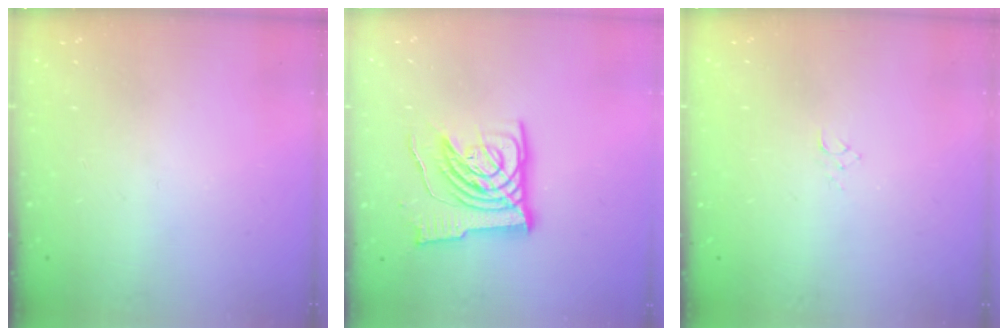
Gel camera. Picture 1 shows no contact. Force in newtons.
{"total": 12.4, "press": 12.2, "slide": 2.0}
{"total": 2.9, "press": 2.9, "slide": 0.3}